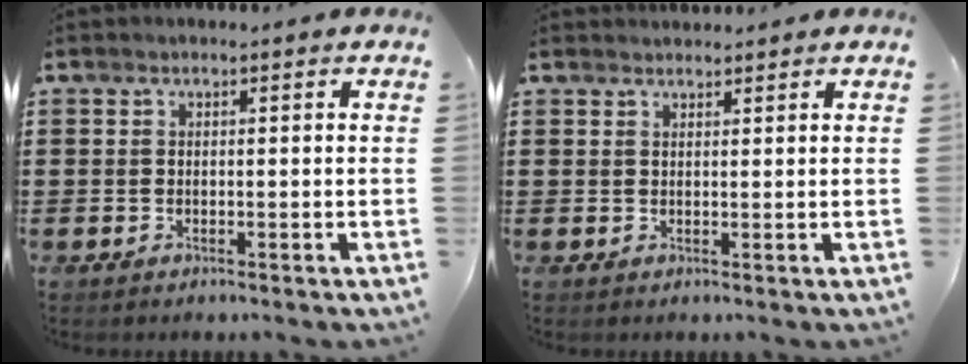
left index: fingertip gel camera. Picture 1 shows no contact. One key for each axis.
{"total": 1.3, "fx": 1.3, "fy": 0.2, "fz": 0.0, "tx": -0.002, "ty": 0.001, "tz": 0.025}